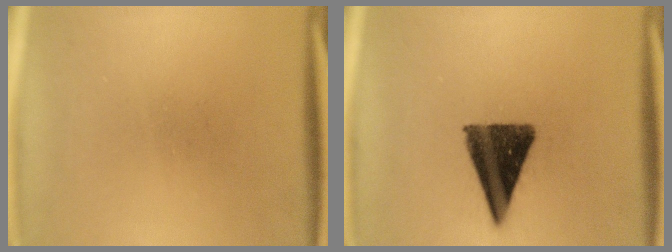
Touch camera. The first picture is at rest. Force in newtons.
{"total": 13.2}